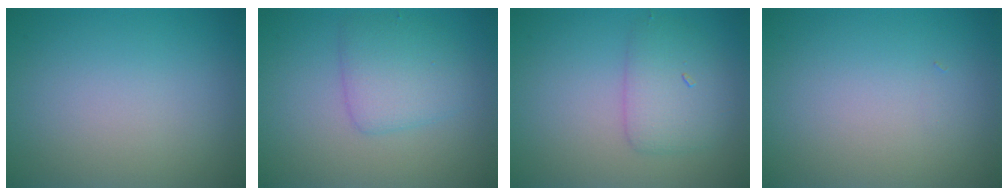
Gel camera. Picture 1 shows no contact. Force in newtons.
{"total": 3.3, "press": 3.3, "slide": 0.1}
{"total": 3.2, "press": 3.2, "slide": 0.1}
{"total": 0.0}